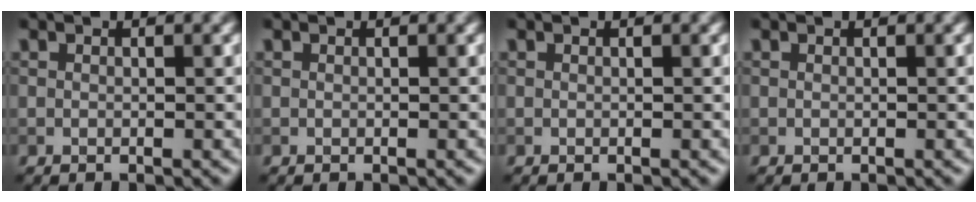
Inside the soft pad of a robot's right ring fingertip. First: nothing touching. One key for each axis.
{"total": 0.0}
{"total": 0.0}
{"total": 0.0}